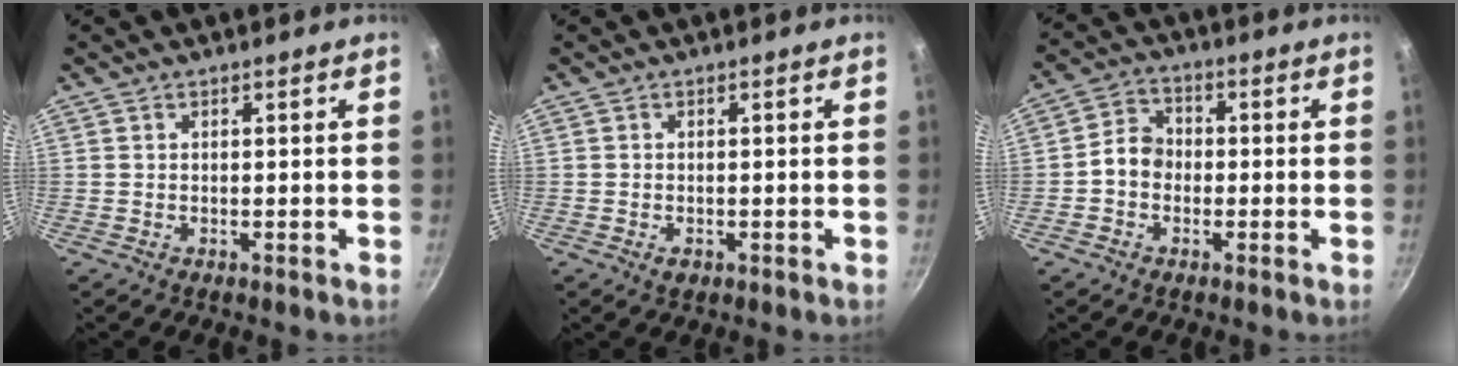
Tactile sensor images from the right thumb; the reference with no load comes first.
{"total": 1.5, "force": [-0.6, 1.1, 0.9], "torque": [-0.013, 0.000, -0.009]}
{"total": 5.6, "force": [-1.0, 4.6, 2.9], "torque": [-0.023, 0.022, -0.031]}